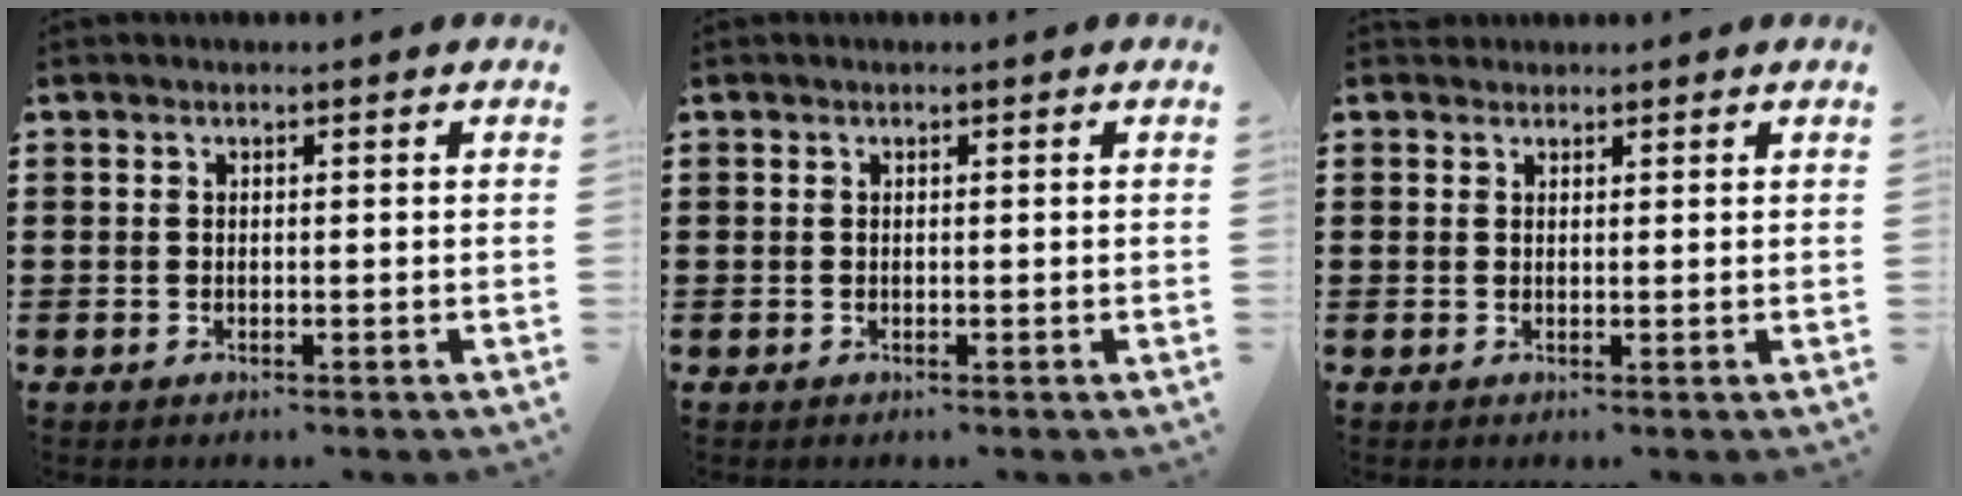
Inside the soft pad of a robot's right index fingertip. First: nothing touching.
{"total": 0.0}
{"total": 1.1, "force": [0.9, 0.5, -0.1], "torque": [0.000, 0.001, 0.019]}